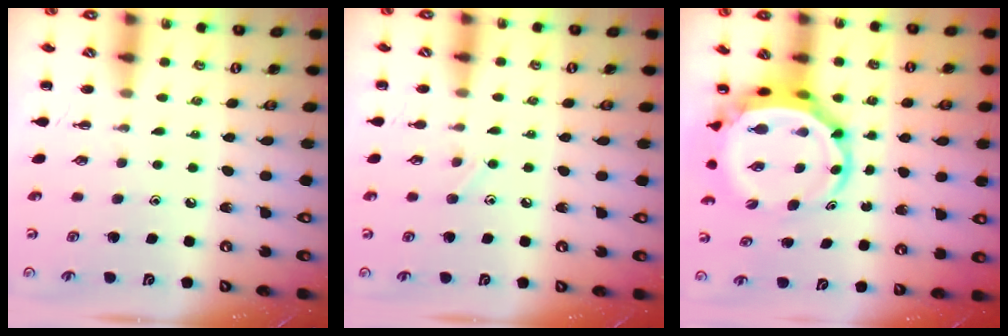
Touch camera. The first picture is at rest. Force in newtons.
{"total": 4.6, "press": 4.3, "slide": 1.6}
{"total": 7.2, "press": 6.9, "slide": 2.1}